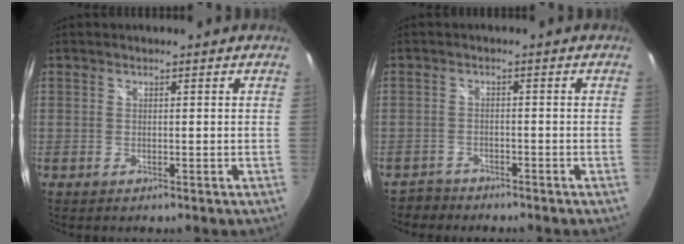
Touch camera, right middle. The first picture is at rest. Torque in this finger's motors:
{"motor_torque": [-0.56, 0.11, 0.02, -0.01]}